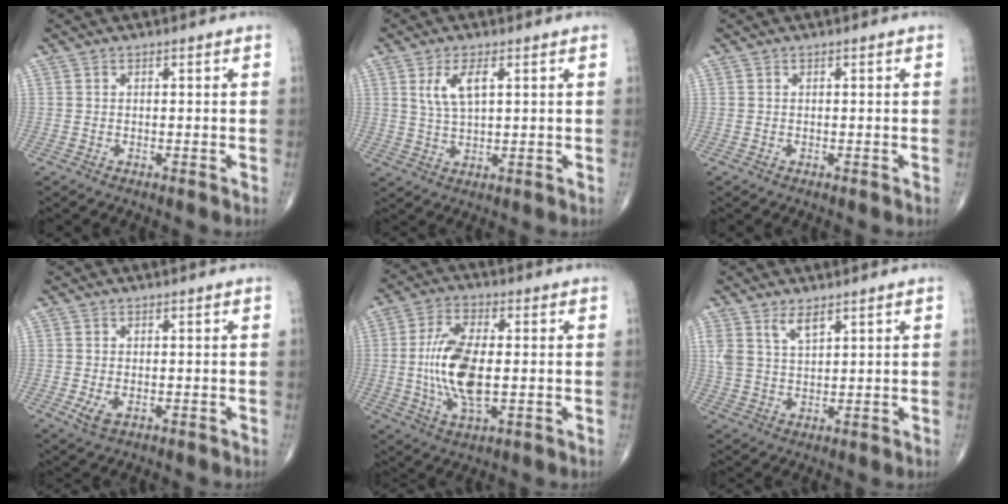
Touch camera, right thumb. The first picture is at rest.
{"total": 5.6, "force": [2.0, 2.1, 4.8], "torque": [-0.094, -0.006, 0.045]}
{"total": 0.0}
{"total": 2.6, "force": [-0.7, 1.3, 2.1], "torque": [-0.041, -0.006, -0.011]}
{"total": 13.2, "force": [-0.5, 5.7, 11.9], "torque": [-0.241, -0.002, -0.009]}
{"total": 4.5, "force": [2.9, 1.7, 2.9], "torque": [-0.054, -0.016, 0.063]}